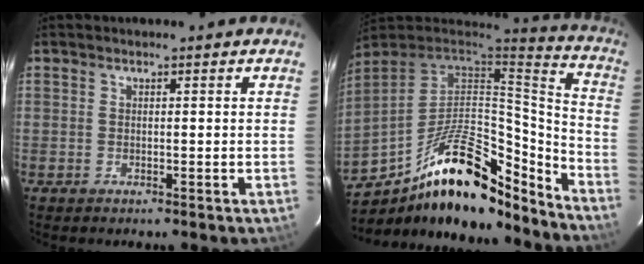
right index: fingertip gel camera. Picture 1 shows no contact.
{"total": 25.6, "force": [-17.0, 10.1, 16.2], "torque": [-0.278, 0.013, -0.258]}